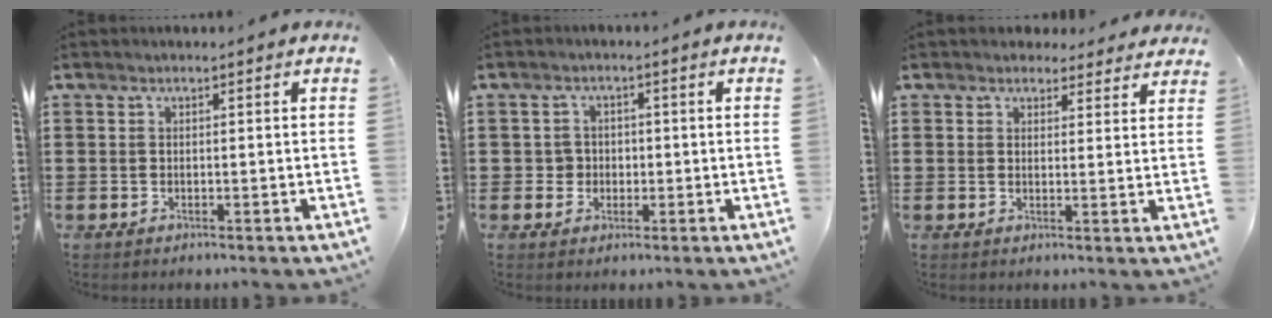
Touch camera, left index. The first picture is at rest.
{"total": 2.7, "force": [-0.4, 2.6, 0.7], "torque": [-0.025, 0.007, -0.012]}
{"total": 3.0, "force": [2.8, 1.1, 0.4], "torque": [-0.008, -0.006, 0.051]}